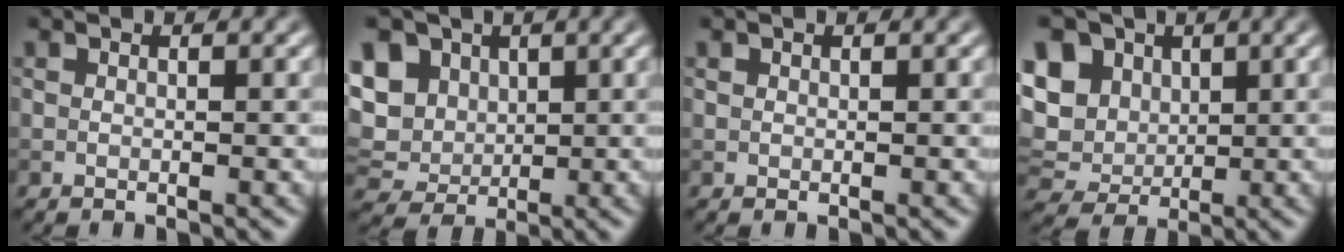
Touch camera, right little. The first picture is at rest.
{"total": 8.6, "force": [3.0, 6.8, 4.3], "torque": [-0.087, 0.024, 0.038]}
{"total": 0.0}
{"total": 10.8, "force": [3.8, 8.6, 5.5], "torque": [-0.115, 0.024, 0.055]}